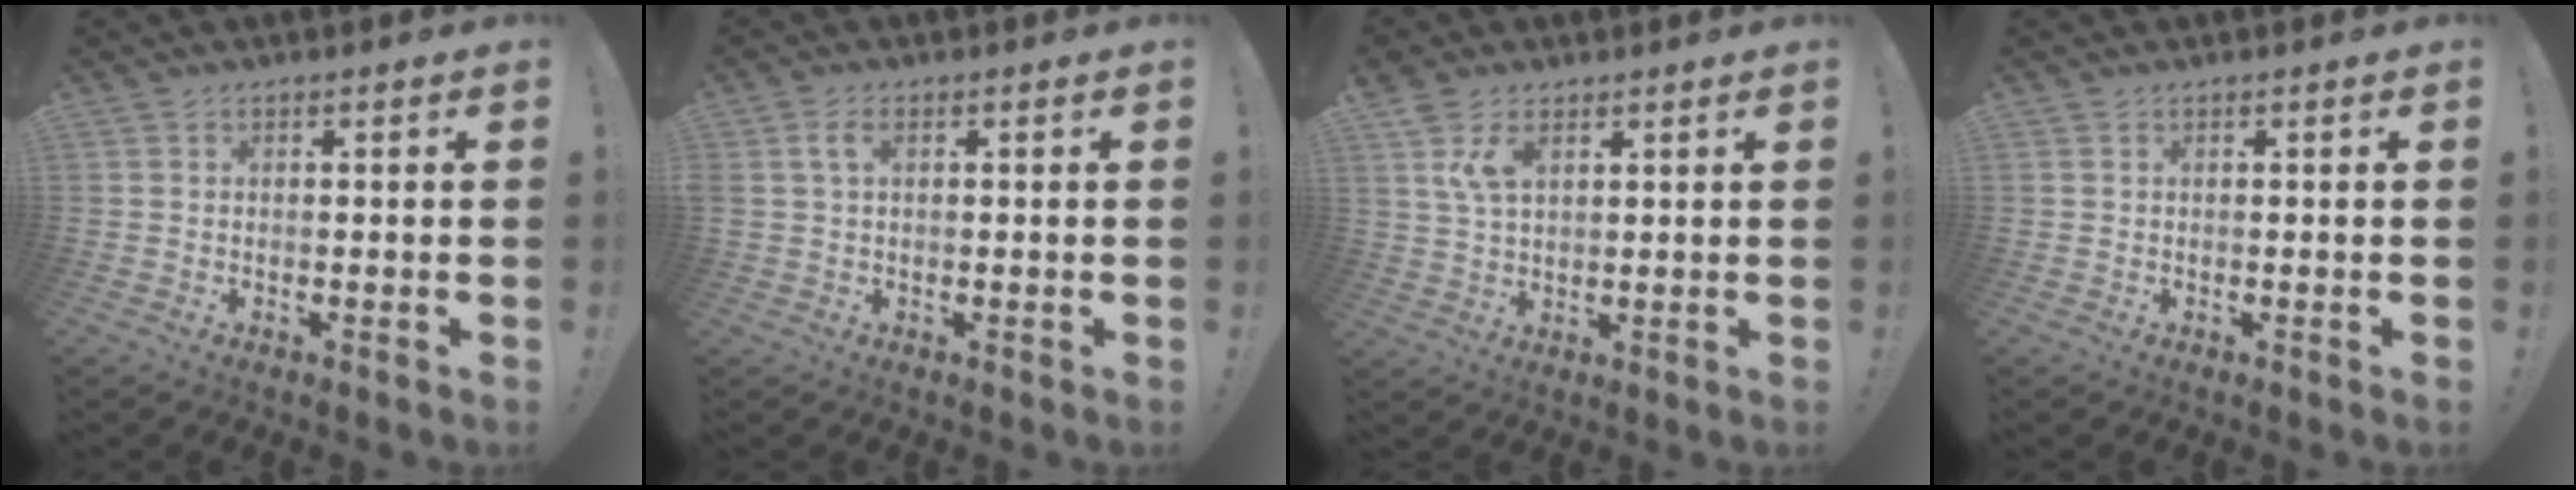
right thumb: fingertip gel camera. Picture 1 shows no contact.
{"total": 3.2, "force": [0.9, 1.4, 2.7], "torque": [-0.052, 0.005, 0.015]}
{"total": 8.1, "force": [3.8, 4.7, 5.3], "torque": [-0.101, -0.008, 0.073]}
{"total": 0.0}